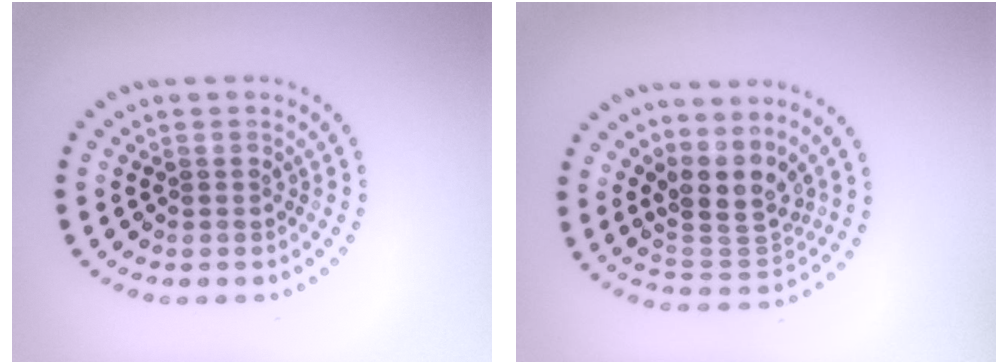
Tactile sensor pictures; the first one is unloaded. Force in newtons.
{"total": 3.8, "press": 3.0, "slide": 2.4}